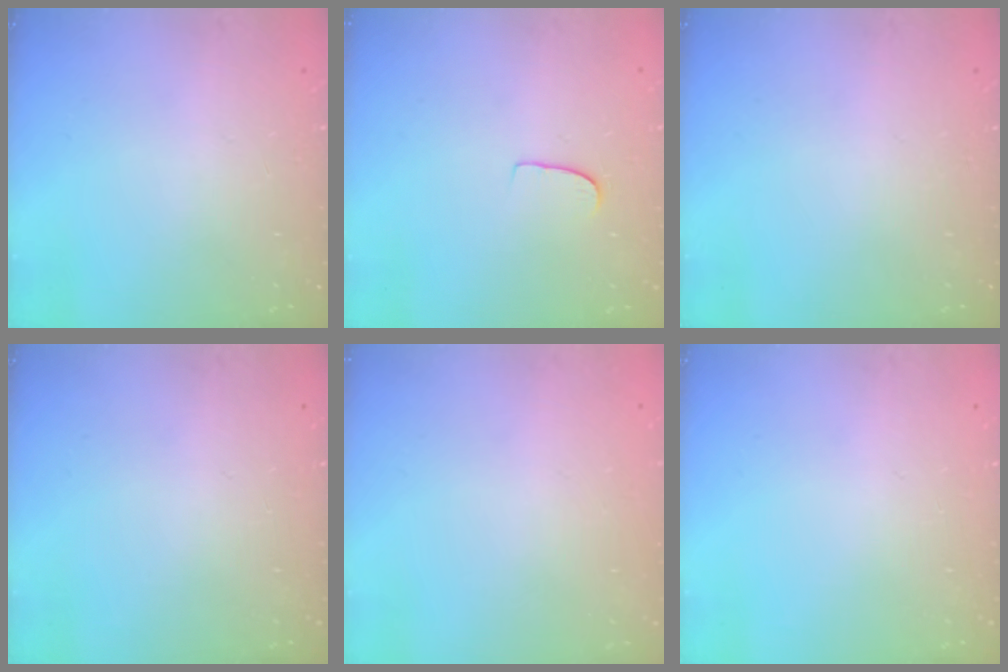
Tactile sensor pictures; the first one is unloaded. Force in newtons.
{"total": 4.7, "press": 4.7, "slide": 0.3}
{"total": 0.0}
{"total": 0.0}
{"total": 0.0}
{"total": 0.0}